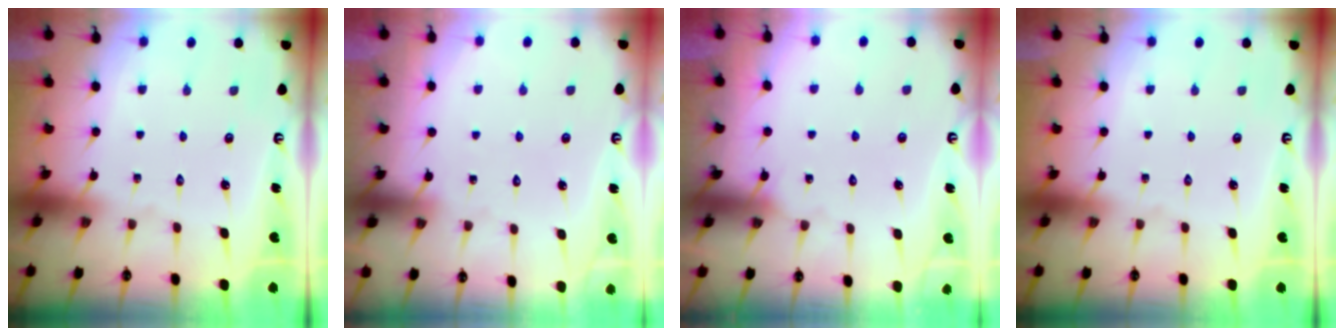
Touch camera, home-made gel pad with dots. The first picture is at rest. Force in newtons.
{"total": 5.2, "press": 5.2, "slide": 0.4}
{"total": 4.8, "press": 4.8, "slide": 0.4}
{"total": 0.0}